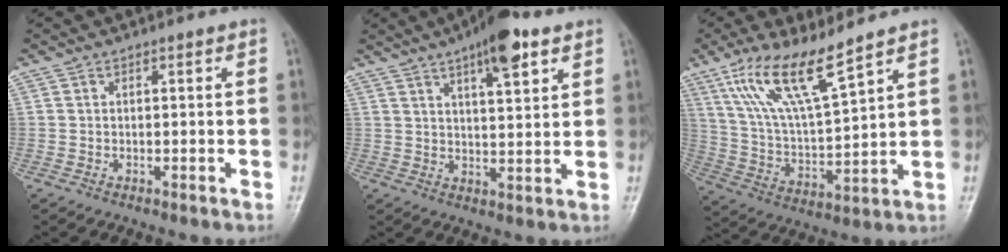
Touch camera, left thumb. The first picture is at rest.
{"total": 10.5, "force": [6.2, 3.2, 7.9], "torque": [-0.104, -0.021, 0.091]}
{"total": 13.4, "force": [9.1, 2.5, 9.5], "torque": [-0.177, -0.046, 0.190]}